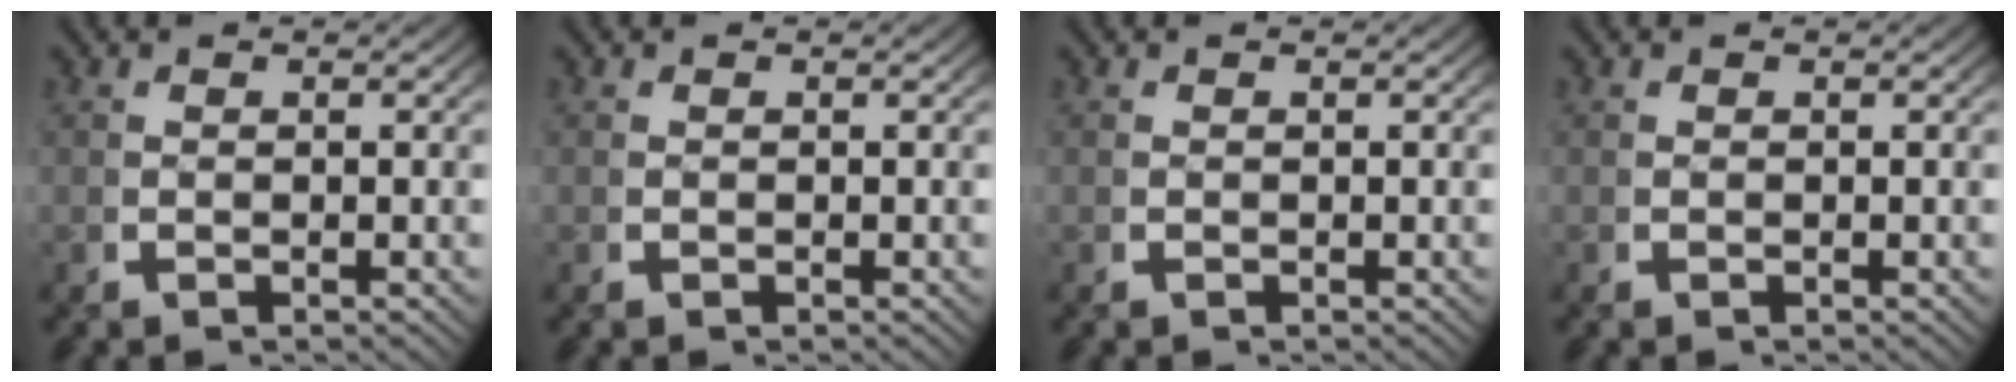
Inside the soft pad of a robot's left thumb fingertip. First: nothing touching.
{"total": 0.0}
{"total": 0.0}
{"total": 0.0}